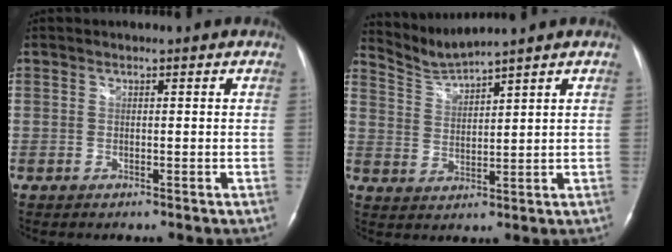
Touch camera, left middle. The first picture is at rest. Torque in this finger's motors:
{"motor_torque": [-0.37, -0.32, -0.19, -0.01]}